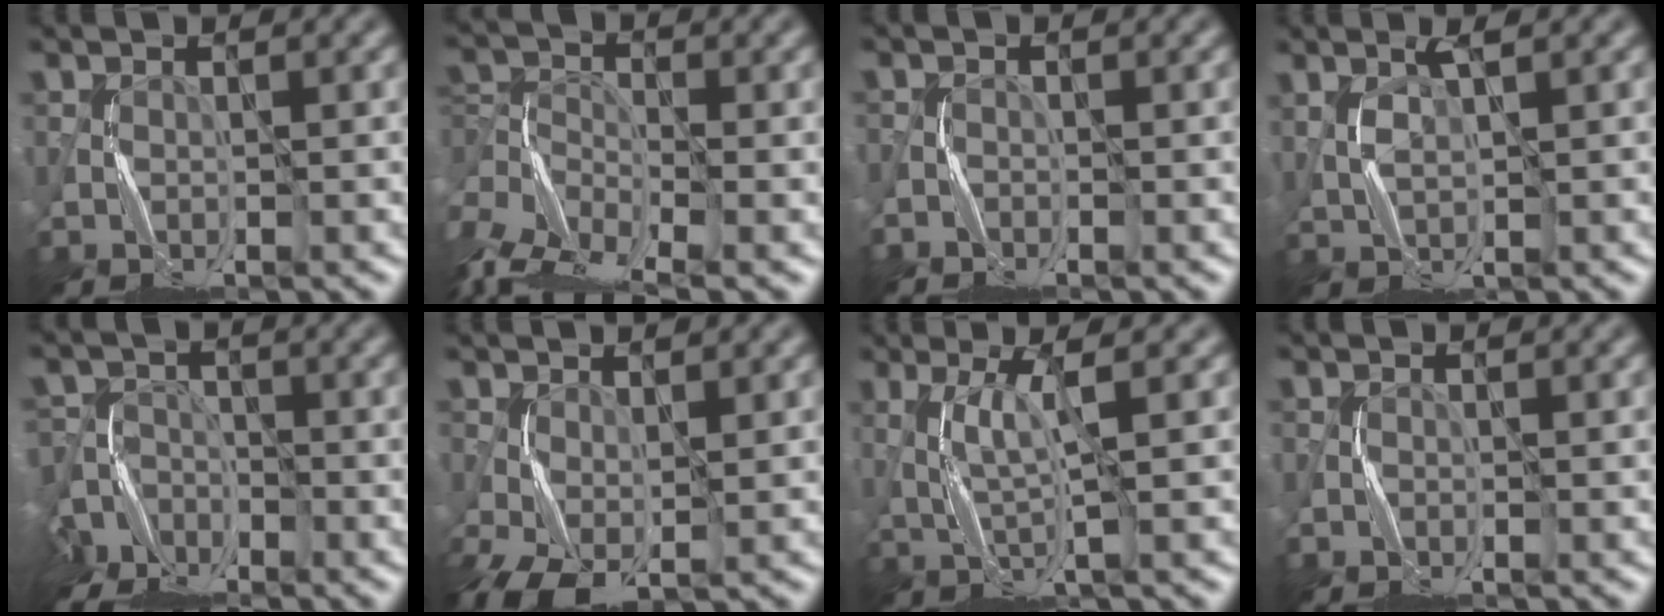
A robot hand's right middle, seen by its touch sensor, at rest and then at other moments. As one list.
[{"total": 8.2, "force": [-6.2, 3.3, 4.2], "torque": [-0.073, -0.001, -0.116]}, {"total": 1.4, "force": [-1.2, 0.6, -0.2], "torque": [0.007, 0.000, -0.025]}, {"total": 1.4, "force": [0.7, 0.3, 1.2], "torque": [-0.030, -0.005, 0.020]}, {"total": 8.4, "force": [-6.2, 5.3, 1.9], "torque": [-0.034, -0.023, -0.113]}, {"total": 6.1, "force": [-1.7, 3.6, 4.6], "torque": [-0.119, -0.010, -0.031]}, {"total": 2.4, "force": [0.3, -0.1, 2.4], "torque": [-0.057, -0.005, 0.015]}, {"total": 0.8, "force": [-0.7, 0.4, 0.0], "torque": [0.005, 0.000, -0.013]}]